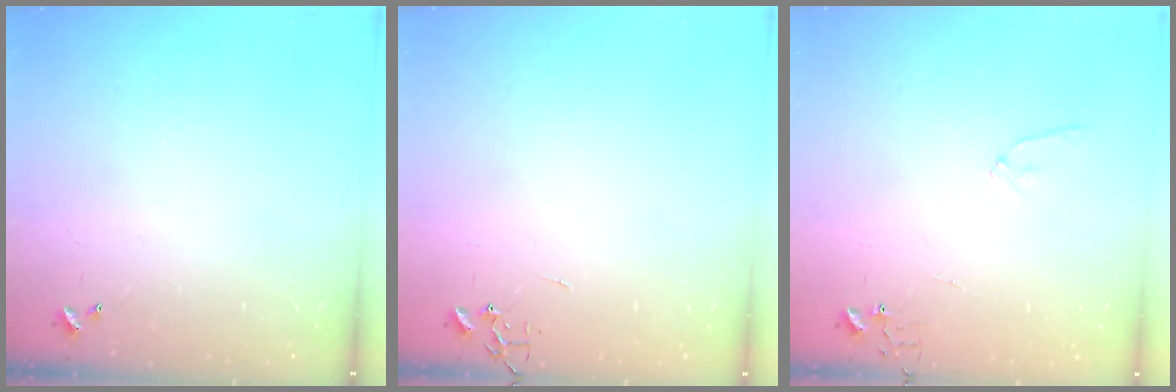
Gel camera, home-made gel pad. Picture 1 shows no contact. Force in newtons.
{"total": 0.0}
{"total": 6.5, "press": 6.5, "slide": 0.6}